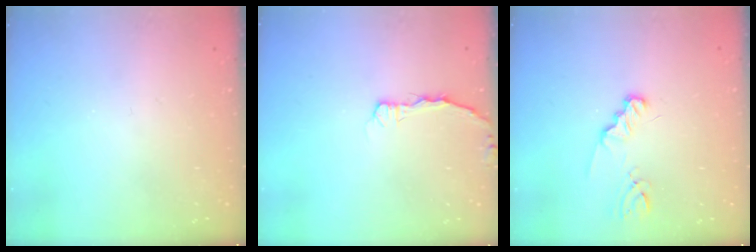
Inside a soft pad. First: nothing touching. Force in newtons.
{"total": 2.9, "press": 2.9, "slide": 0.4}
{"total": 2.1, "press": 2.1, "slide": 0.3}